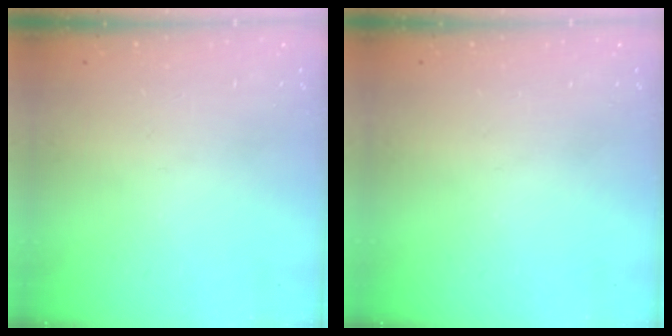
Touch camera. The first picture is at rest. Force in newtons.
{"total": 0.0}